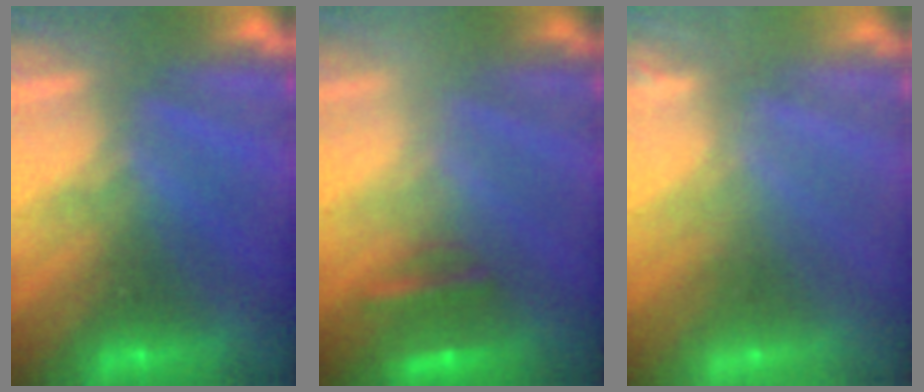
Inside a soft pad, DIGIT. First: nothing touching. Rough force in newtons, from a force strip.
{"total": 2.5}
{"total": 2.4}